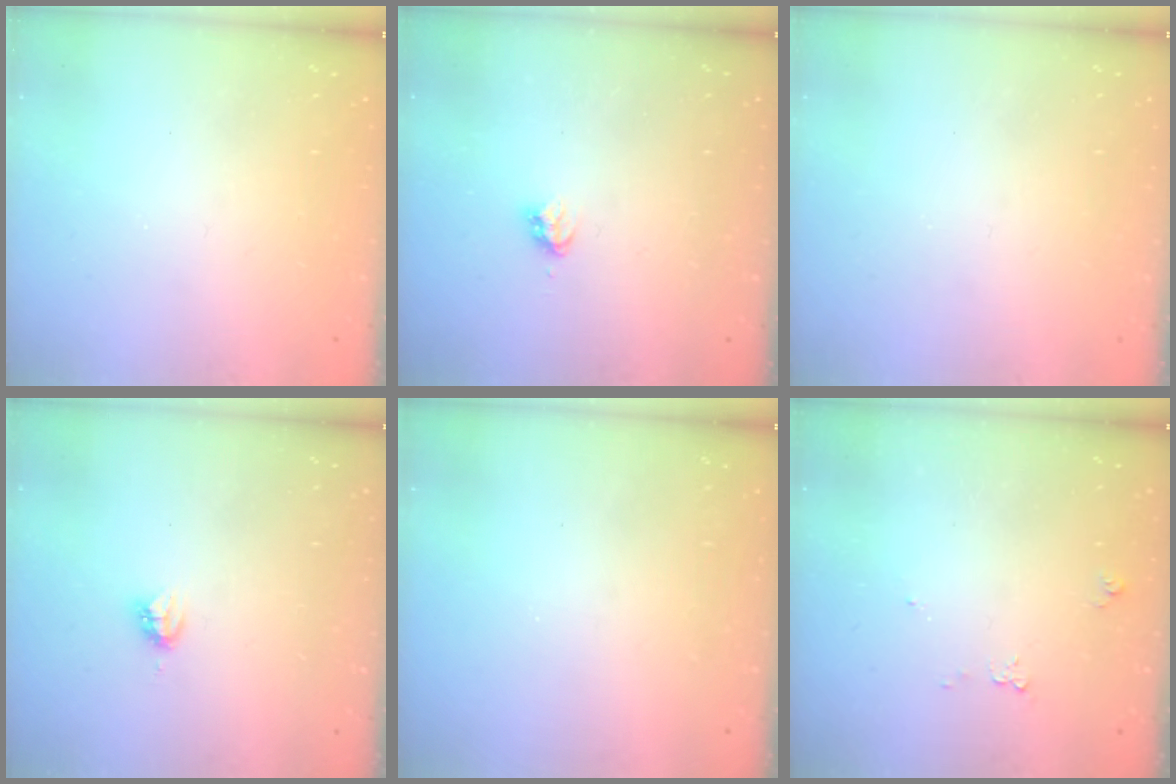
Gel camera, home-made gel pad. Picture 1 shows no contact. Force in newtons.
{"total": 3.2, "press": 3.1, "slide": 0.5}
{"total": 0.5, "press": 0.5, "slide": 0.1}
{"total": 3.9, "press": 3.9, "slide": 0.5}
{"total": 0.0}
{"total": 5.5, "press": 5.5, "slide": 0.7}